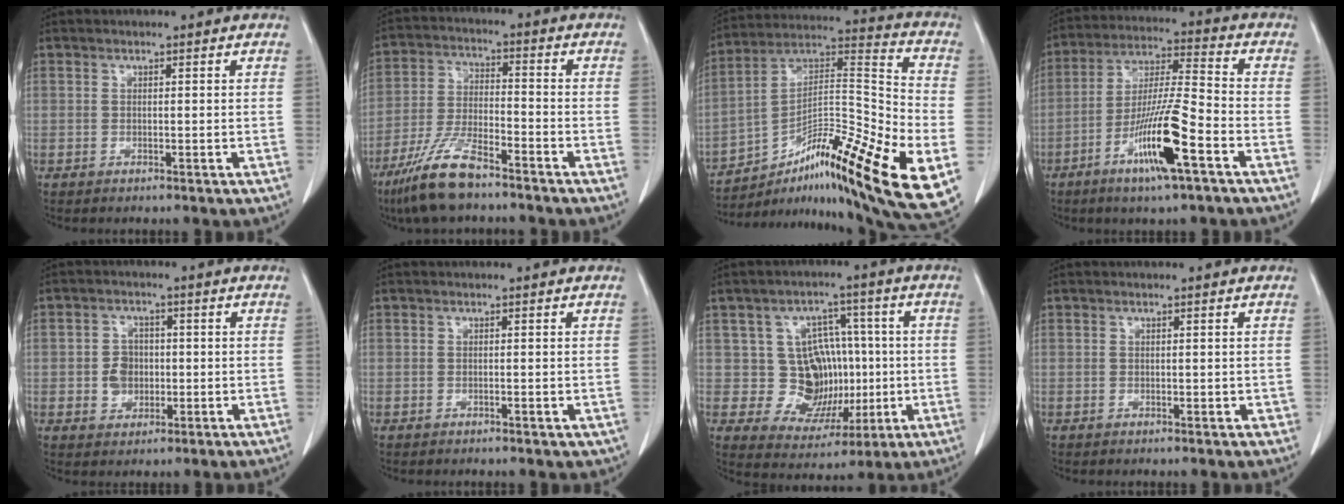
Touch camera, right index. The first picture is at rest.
{"total": 10.7, "force": [-7.9, 2.2, 6.9], "torque": [-0.147, -0.021, -0.151]}
{"total": 27.2, "force": [-10.9, 4.9, 24.4], "torque": [-0.341, 0.011, -0.164]}
{"total": 13.3, "force": [-6.2, 0.5, 11.7], "torque": [-0.225, -0.012, -0.116]}
{"total": 4.1, "force": [-0.4, 3.6, 1.9], "torque": [-0.032, 0.009, -0.004]}
{"total": 1.0, "force": [-0.3, 0.6, 0.7], "torque": [-0.013, 0.002, 0.001]}
{"total": 10.2, "force": [0.0, 8.7, 5.4], "torque": [-0.073, 0.030, 0.020]}
{"total": 0.5, "force": [0.0, 0.4, 0.4], "torque": [-0.003, 0.000, 0.002]}